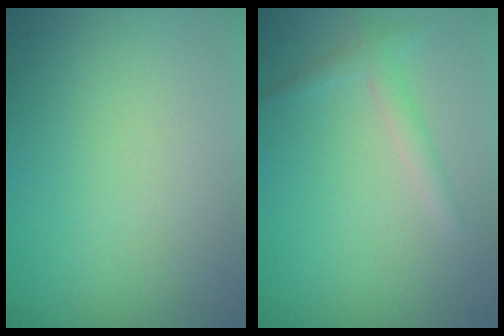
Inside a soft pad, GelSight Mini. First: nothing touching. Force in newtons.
{"total": 1.5, "press": 1.5, "slide": 0.0}